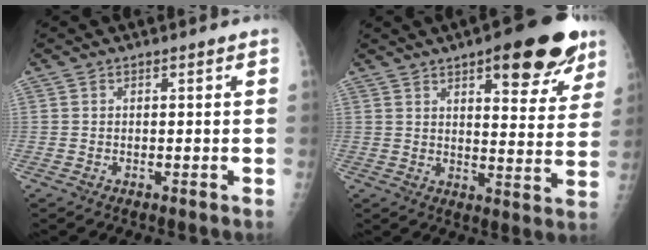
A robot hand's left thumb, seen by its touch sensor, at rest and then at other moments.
{"total": 17.7, "force": [10.2, 6.4, 12.9], "torque": [-0.125, -0.041, 0.136]}